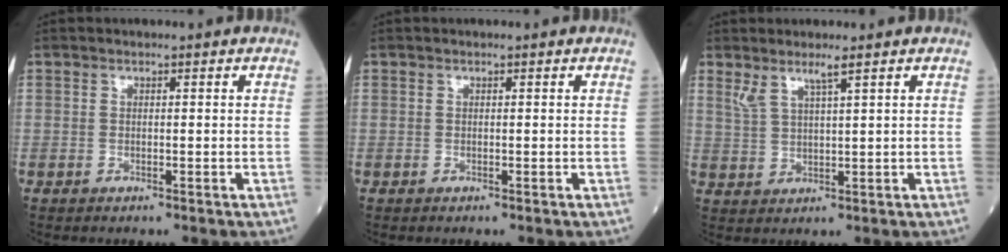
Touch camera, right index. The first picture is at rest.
{"total": 0.0}
{"total": 3.5, "force": [2.5, 0.0, 2.4], "torque": [-0.059, -0.001, 0.055]}